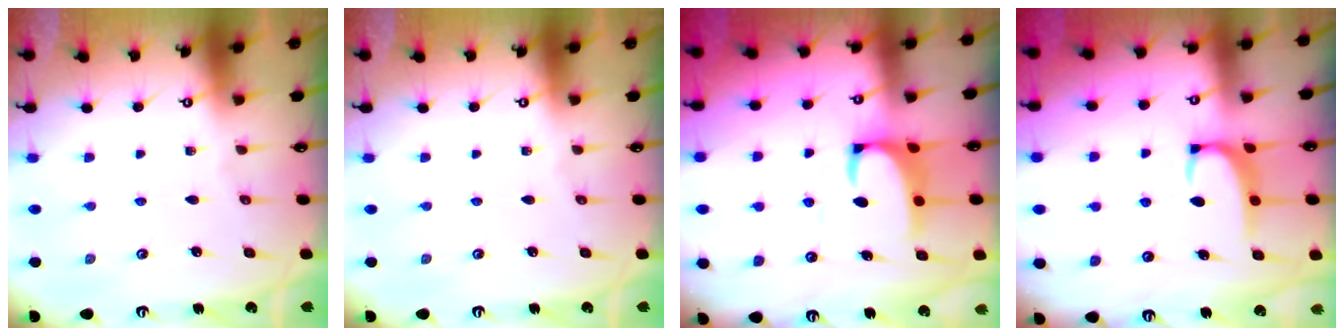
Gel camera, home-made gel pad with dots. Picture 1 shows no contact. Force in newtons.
{"total": 0.0}
{"total": 2.2, "press": 2.0, "slide": 0.9}
{"total": 2.1, "press": 2.1, "slide": 0.6}